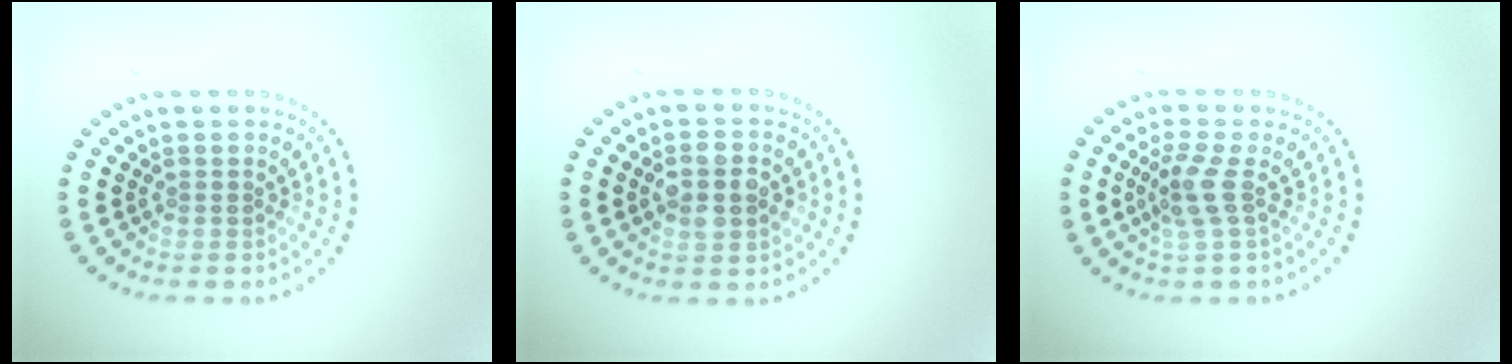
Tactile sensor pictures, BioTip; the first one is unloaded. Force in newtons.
{"total": 3.3, "press": 3.3, "slide": 0.2}
{"total": 2.6, "press": 2.1, "slide": 1.6}